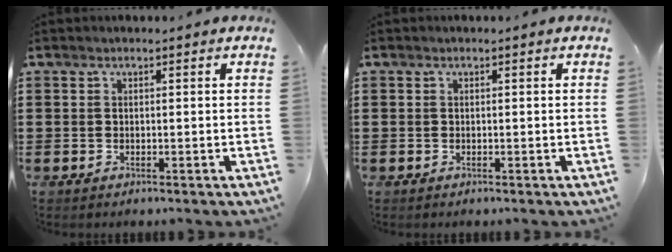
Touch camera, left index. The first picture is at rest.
{"total": 0.0}